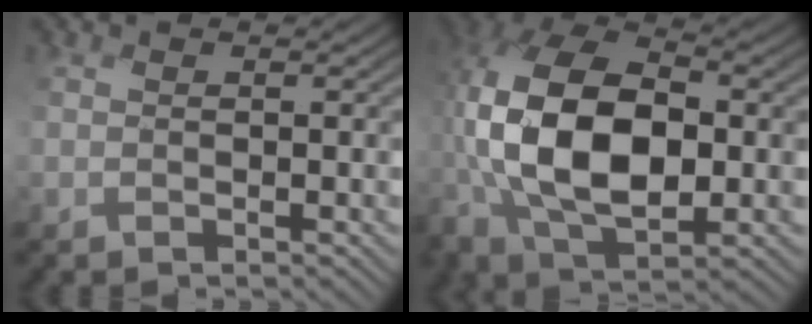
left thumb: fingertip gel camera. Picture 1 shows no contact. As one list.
[{"total": 15.4, "force": [-1.3, 9.0, 12.4], "torque": [-0.277, 0.005, -0.034]}]